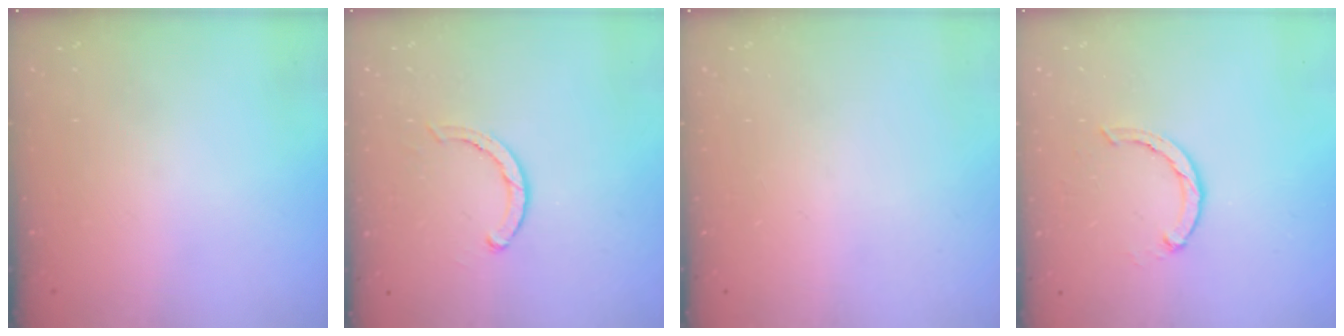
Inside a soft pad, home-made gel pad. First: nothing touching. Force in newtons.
{"total": 2.8, "press": 2.8, "slide": 0.2}
{"total": 0.0}
{"total": 2.4, "press": 2.4, "slide": 0.4}